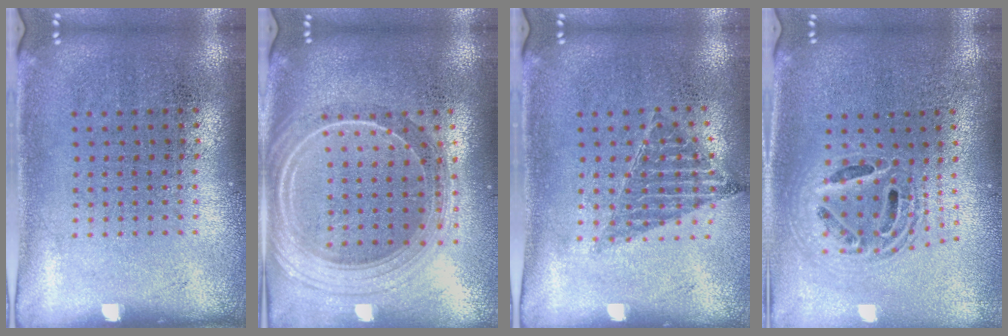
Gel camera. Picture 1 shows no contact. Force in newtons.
{"total": 2.4, "press": 2.0, "slide": 1.2}
{"total": 0.8, "press": 0.8, "slide": 0.1}
{"total": 1.9, "press": 1.5, "slide": 1.1}